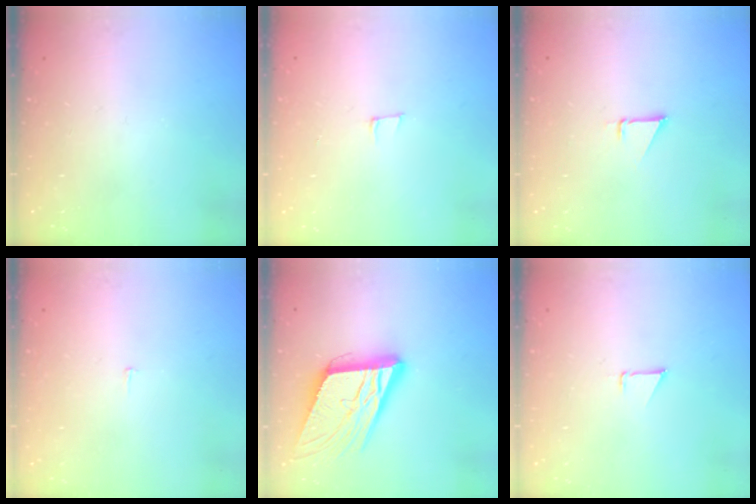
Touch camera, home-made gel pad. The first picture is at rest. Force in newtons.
{"total": 5.6, "press": 4.5, "slide": 3.3}
{"total": 1.5, "press": 1.5, "slide": 0.1}
{"total": 2.2, "press": 2.2, "slide": 0.1}
{"total": 17.9, "press": 17.6, "slide": 3.3}
{"total": 0.9, "press": 0.9, "slide": 0.1}